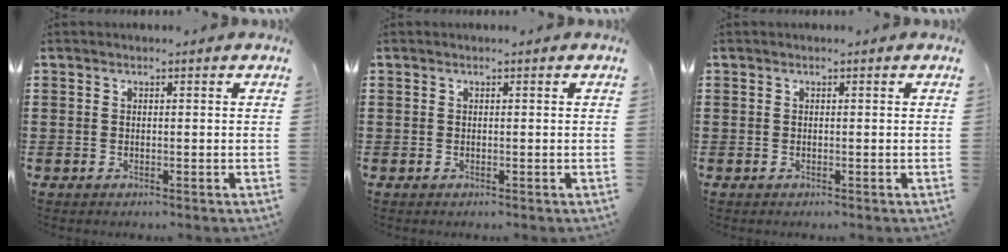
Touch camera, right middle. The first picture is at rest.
{"total": 0.0}
{"total": 0.0}